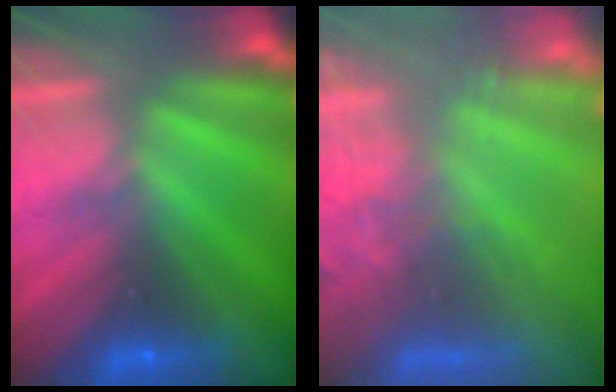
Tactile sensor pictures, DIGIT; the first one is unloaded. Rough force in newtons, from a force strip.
{"total": 7.8}